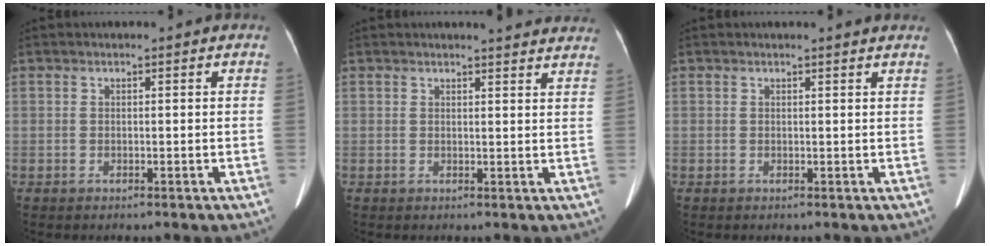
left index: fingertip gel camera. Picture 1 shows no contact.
{"total": 8.3, "force": [7.9, 0.7, 2.5], "torque": [-0.022, -0.011, 0.068]}
{"total": 2.0, "force": [2.0, -0.1, 0.4], "torque": [-0.012, 0.003, 0.016]}